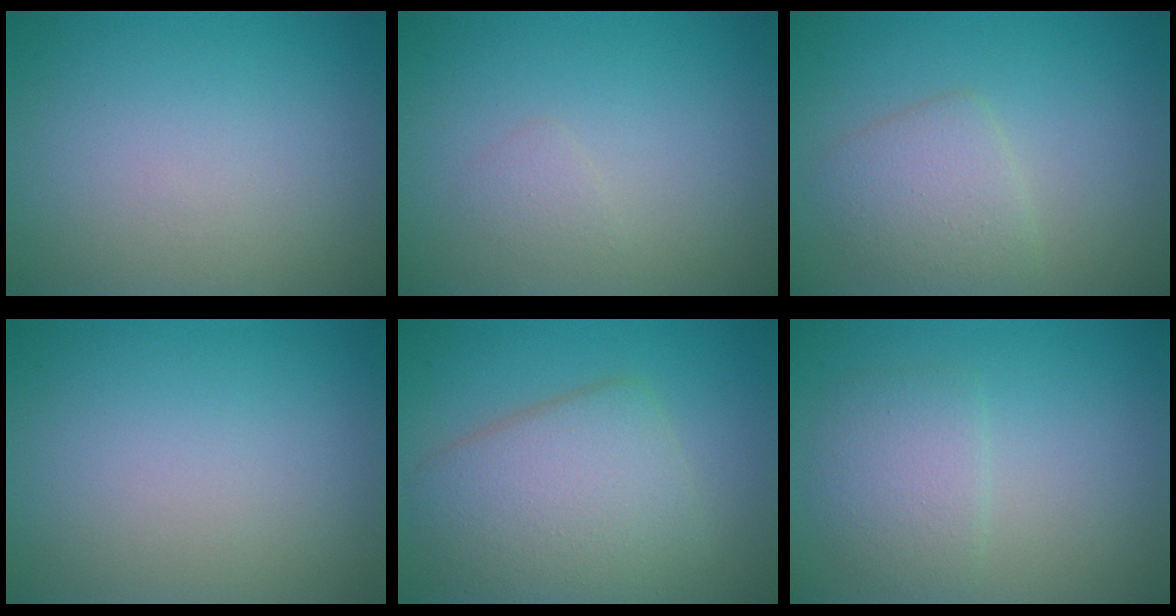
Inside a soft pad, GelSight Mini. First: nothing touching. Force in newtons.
{"total": 0.9, "press": 0.9, "slide": 0.0}
{"total": 3.0, "press": 3.0, "slide": 0.1}
{"total": 0.0}
{"total": 6.7, "press": 6.7, "slide": 0.5}
{"total": 2.9, "press": 2.9, "slide": 0.1}